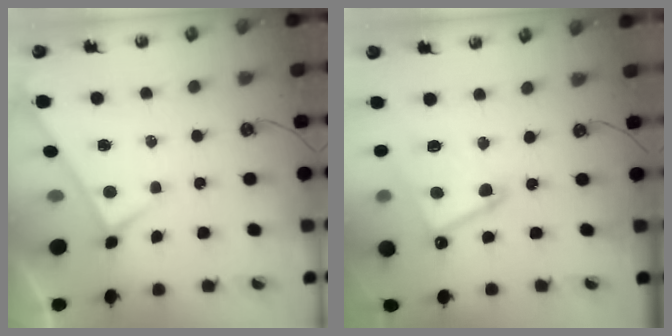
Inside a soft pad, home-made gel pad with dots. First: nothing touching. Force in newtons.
{"total": 11.5, "press": 11.5, "slide": 0.7}